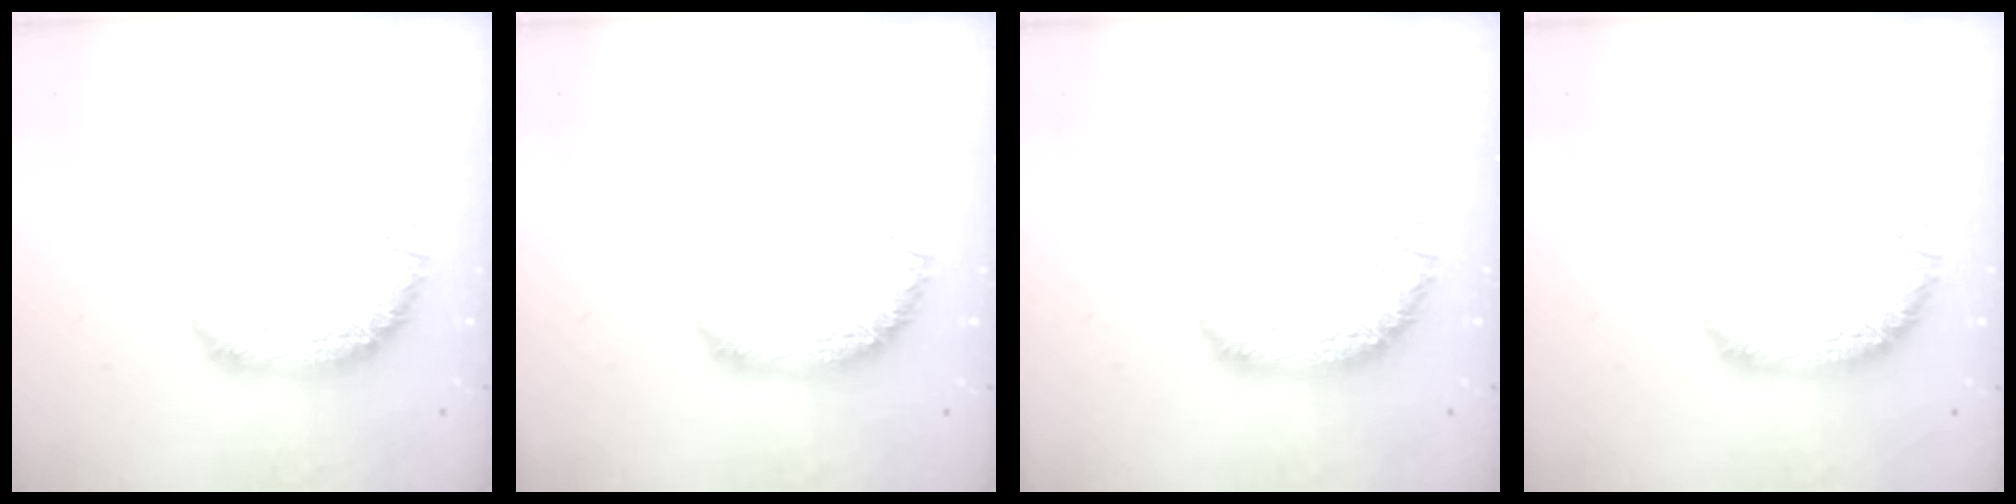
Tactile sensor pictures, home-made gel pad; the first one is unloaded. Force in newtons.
{"total": 0.0}
{"total": 0.0}
{"total": 0.0}